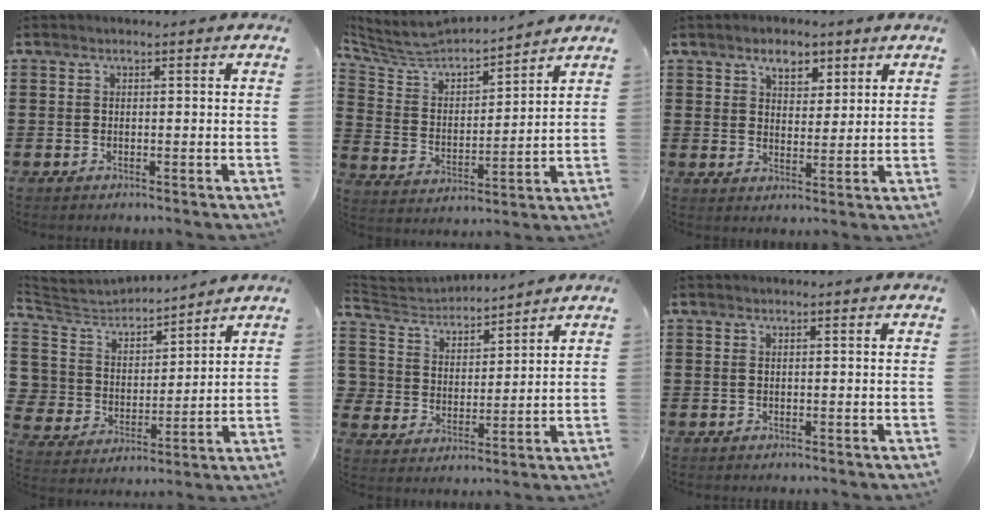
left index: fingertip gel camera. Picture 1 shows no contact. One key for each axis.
{"total": 4.9, "fx": 4.6, "fy": 1.3, "fz": 1.2, "tx": -0.053, "ty": -0.036, "tz": 0.071}
{"total": 4.5, "fx": 3.1, "fy": 2.7, "fz": 2.0, "tx": -0.036, "ty": 0.008, "tz": 0.052}
{"total": 5.5, "fx": 4.7, "fy": 2.6, "fz": -1.1, "tx": -0.023, "ty": -0.043, "tz": 0.081}
{"total": 4.4, "fx": 3.7, "fy": 2.1, "fz": -1.0, "tx": -0.016, "ty": -0.031, "tz": 0.062}
{"total": 0.0}